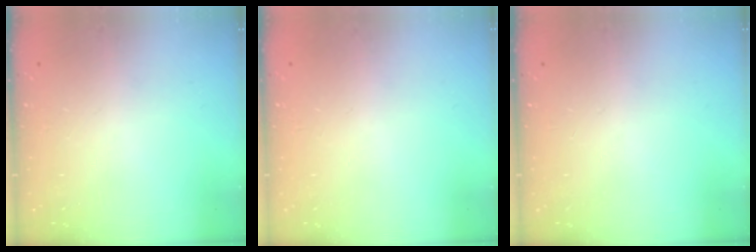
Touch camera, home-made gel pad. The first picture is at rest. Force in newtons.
{"total": 1.7, "press": 1.7, "slide": 0.1}
{"total": 0.0}